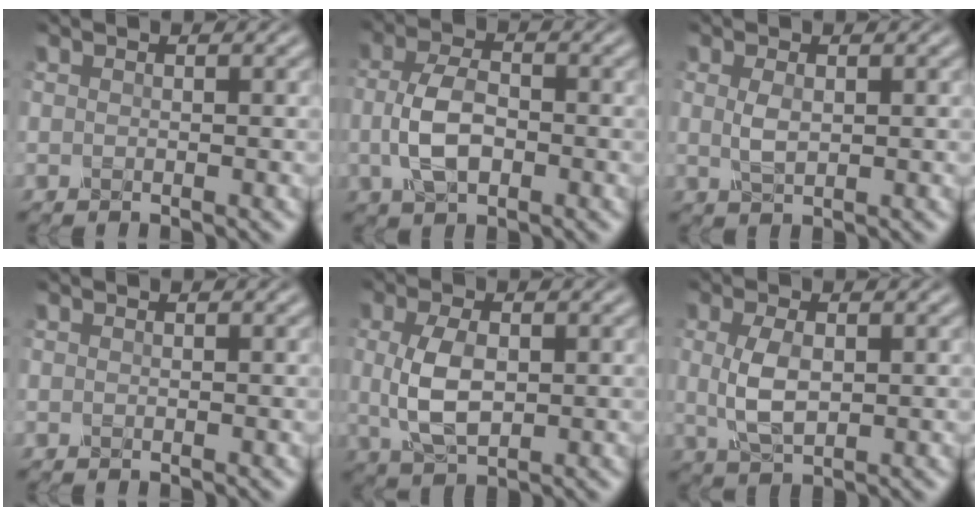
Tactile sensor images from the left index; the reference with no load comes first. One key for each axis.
{"total": 4.7, "fx": -0.6, "fy": 2.8, "fz": 3.8, "tx": -0.084, "ty": -0.003, "tz": -0.015}
{"total": 1.9, "fx": 0.3, "fy": 1.0, "fz": 1.6, "tx": -0.039, "ty": -0.002, "tz": 0.010}
{"total": 0.0}
{"total": 4.9, "fx": 0.2, "fy": 2.6, "fz": 4.1, "tx": -0.093, "ty": 0.001, "tz": 0.008}
{"total": 3.8, "fx": 0.3, "fy": 2.0, "fz": 3.2, "tx": -0.076, "ty": 0.000, "tz": 0.008}